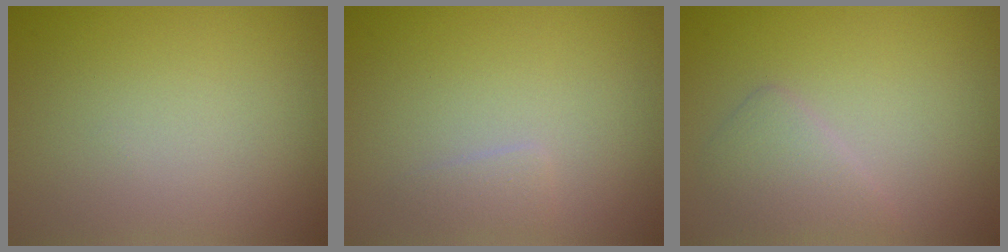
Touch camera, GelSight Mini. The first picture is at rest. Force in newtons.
{"total": 1.0, "press": 1.0, "slide": 0.1}
{"total": 2.4, "press": 2.4, "slide": 0.1}